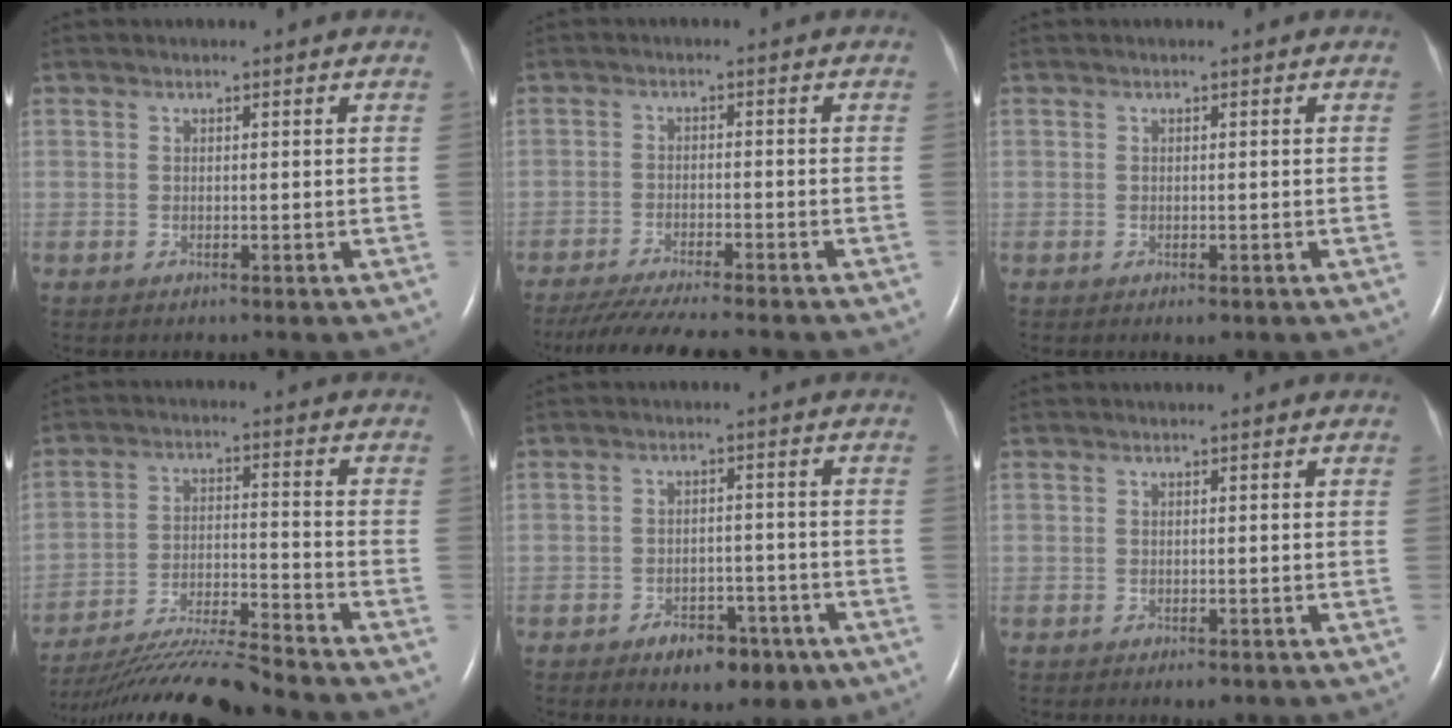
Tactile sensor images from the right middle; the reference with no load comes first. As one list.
[{"total": 11.9, "force": [-10.3, 0.2, 5.8], "torque": [-0.079, -0.027, -0.158]}, {"total": 0.9, "force": [-0.4, 0.3, 0.7], "torque": [-0.008, -0.003, -0.003]}, {"total": 14.2, "force": [-13.3, -1.7, 4.6], "torque": [-0.076, -0.007, -0.230]}, {"total": 7.2, "force": [-4.4, 3.7, 4.3], "torque": [-0.056, 0.008, -0.060]}, {"total": 1.1, "force": [-0.6, 0.4, 0.9], "torque": [-0.010, -0.003, -0.004]}]